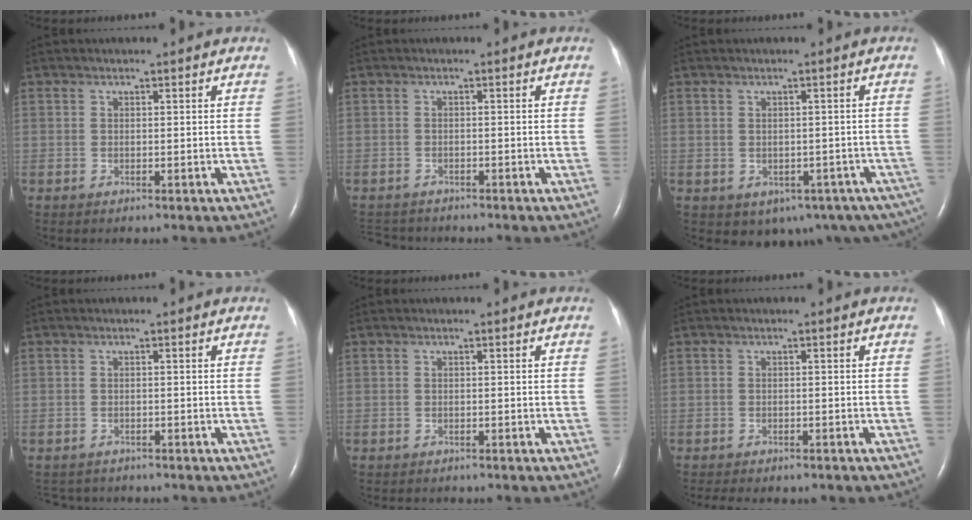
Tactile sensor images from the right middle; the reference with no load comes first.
{"total": 4.1, "force": [-3.9, 1.2, 0.5], "torque": [-0.008, -0.009, -0.062]}
{"total": 10.5, "force": [-6.0, 7.3, 4.7], "torque": [-0.058, 0.007, -0.062]}
{"total": 4.0, "force": [-3.8, 1.4, 0.3], "torque": [-0.005, -0.004, -0.054]}
{"total": 1.2, "force": [-1.1, 0.4, 0.3], "torque": [-0.011, -0.003, -0.013]}
{"total": 7.9, "force": [-6.7, 2.4, 3.4], "torque": [-0.044, 0.000, -0.075]}